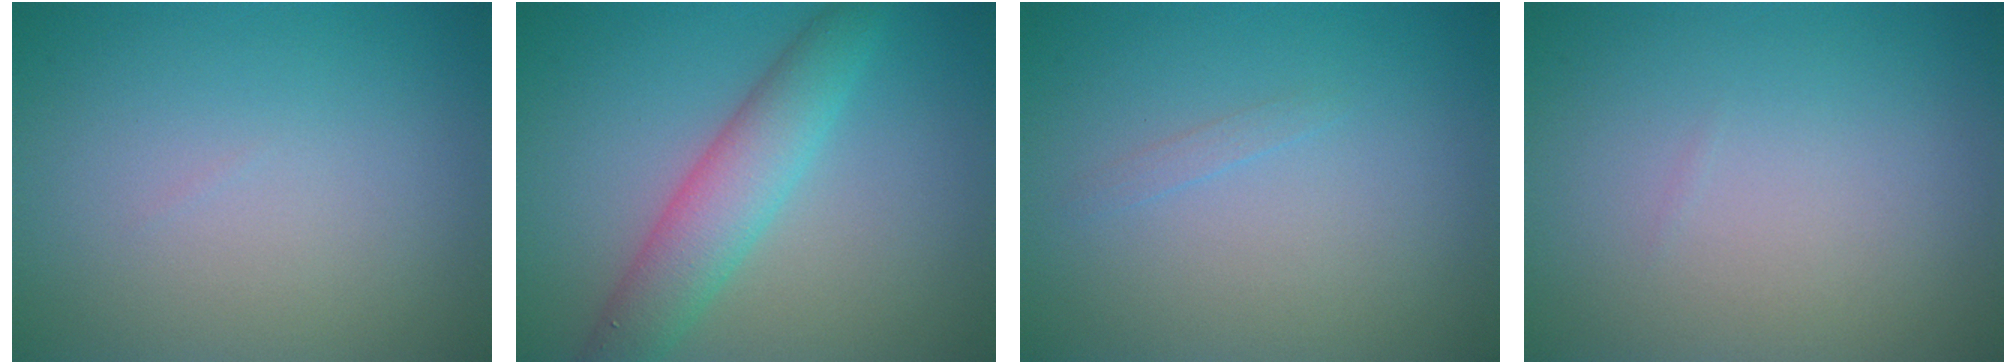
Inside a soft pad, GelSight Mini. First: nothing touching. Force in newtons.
{"total": 4.8, "press": 4.8, "slide": 0.3}
{"total": 0.5, "press": 0.5, "slide": 0.1}
{"total": 0.0}